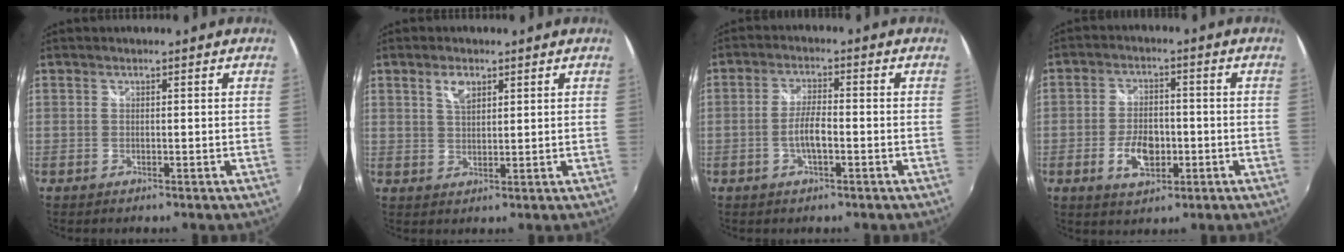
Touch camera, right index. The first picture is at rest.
{"total": 3.8, "force": [2.1, 1.9, 2.5], "torque": [-0.044, 0.003, 0.038]}
{"total": 4.7, "force": [-1.6, 1.3, 4.2], "torque": [-0.085, 0.003, -0.030]}
{"total": 7.7, "force": [-2.4, 4.5, 5.8], "torque": [-0.116, 0.002, -0.036]}